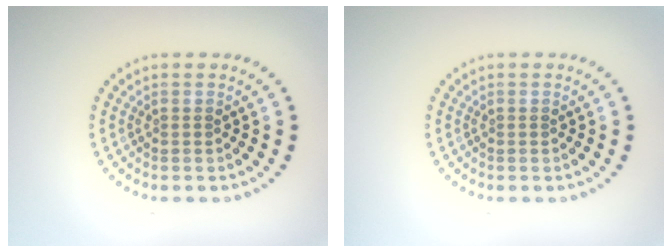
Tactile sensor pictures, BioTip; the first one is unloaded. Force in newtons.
{"total": 0.0}